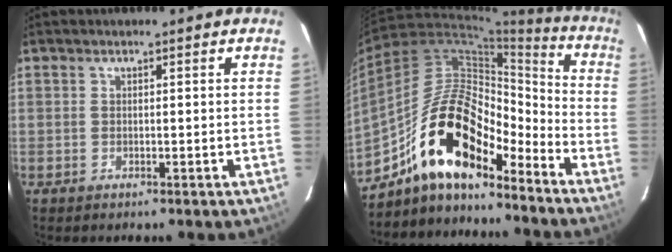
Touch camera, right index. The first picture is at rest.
{"total": 18.4, "force": [-13.0, 6.8, 11.0], "torque": [-0.197, 0.011, -0.242]}